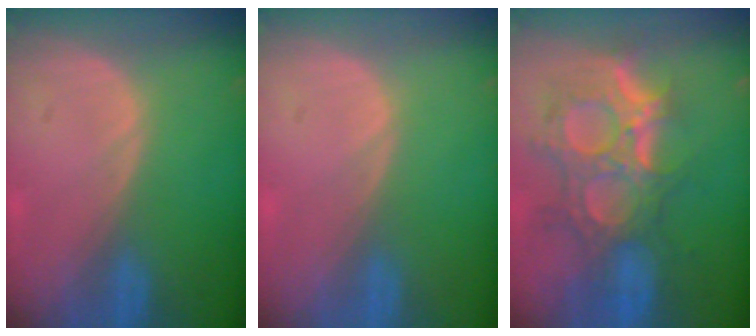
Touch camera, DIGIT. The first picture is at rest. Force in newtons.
{"total": 0.0}
{"total": 12.2, "press": 10.7, "slide": 5.8}